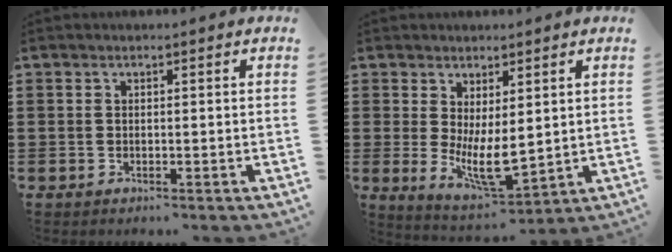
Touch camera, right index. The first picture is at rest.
{"total": 6.5, "force": [0.4, 2.3, 6.1], "torque": [-0.117, -0.019, 0.012]}